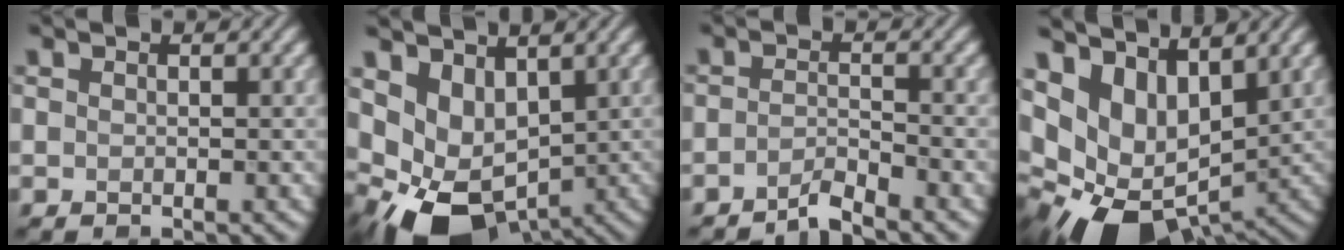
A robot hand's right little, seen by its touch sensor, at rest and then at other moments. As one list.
[{"total": 8.7, "force": [-0.7, 6.0, 6.2], "torque": [-0.117, -0.035, 0.007]}, {"total": 2.3, "force": [-1.9, 0.4, 1.2], "torque": [-0.017, 0.005, -0.046]}, {"total": 11.1, "force": [0.6, 7.4, 8.2], "torque": [-0.144, -0.025, 0.029]}]